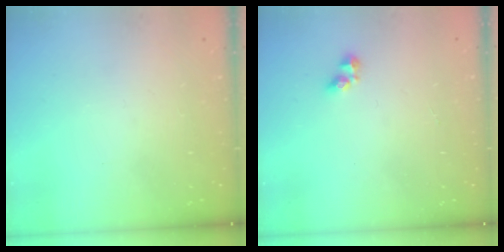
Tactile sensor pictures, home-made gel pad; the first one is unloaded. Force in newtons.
{"total": 2.7, "press": 2.5, "slide": 1.1}